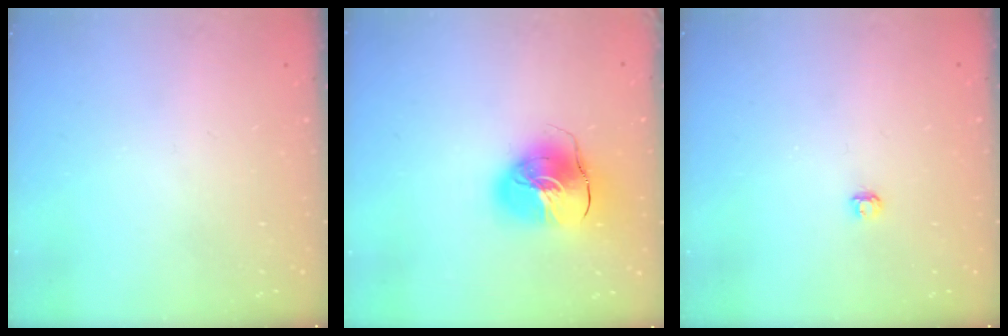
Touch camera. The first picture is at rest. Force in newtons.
{"total": 13.9, "press": 13.8, "slide": 2.1}
{"total": 2.9, "press": 2.9, "slide": 0.3}